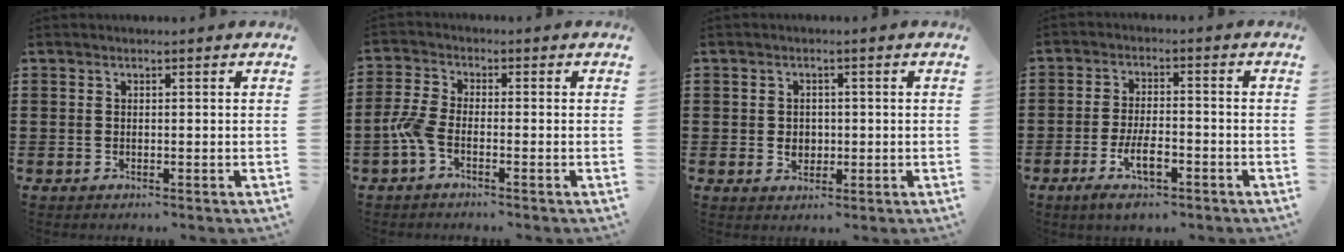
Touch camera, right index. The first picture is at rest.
{"total": 4.3, "force": [-1.8, 1.7, 3.5], "torque": [-0.096, -0.006, -0.042]}
{"total": 2.2, "force": [-0.1, 1.9, 1.1], "torque": [-0.028, 0.007, -0.005]}
{"total": 6.4, "force": [-3.2, 2.2, 5.0], "torque": [-0.109, -0.005, -0.061]}